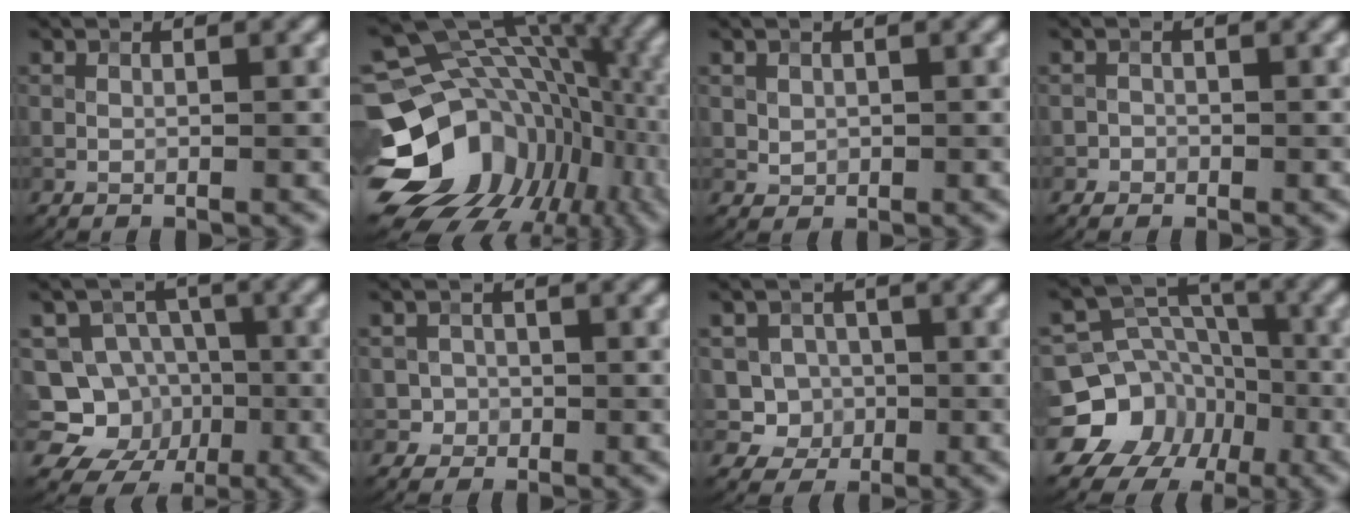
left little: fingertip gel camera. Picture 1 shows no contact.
{"total": 17.4, "force": [-3.8, 13.3, 10.5], "torque": [-0.178, -0.013, -0.040]}
{"total": 1.1, "force": [0.4, 1.0, 0.4], "torque": [-0.013, -0.006, 0.016]}
{"total": 0.7, "force": [-0.4, 0.6, -0.1], "torque": [0.012, -0.001, -0.009]}
{"total": 11.2, "force": [-3.7, 10.0, 3.3], "torque": [-0.058, 0.007, -0.081]}
{"total": 2.1, "force": [0.1, 2.0, 0.4], "torque": [0.005, 0.000, 0.007]}
{"total": 4.3, "force": [0.0, 4.1, 1.4], "torque": [-0.009, 0.011, -0.012]}
{"total": 12.6, "force": [-5.7, 10.6, 3.7], "torque": [-0.060, -0.015, -0.113]}